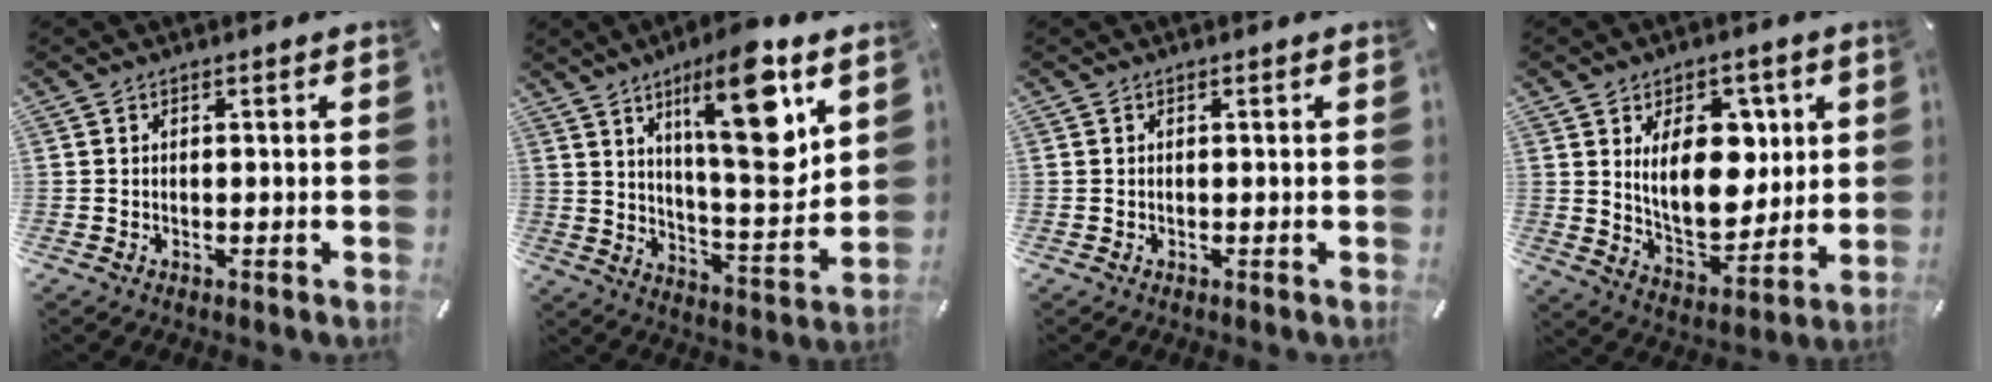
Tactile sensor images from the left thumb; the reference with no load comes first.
{"total": 19.2, "force": [9.6, 5.6, 15.6], "torque": [-0.230, -0.051, 0.144]}
{"total": 0.0}
{"total": 15.7, "force": [4.6, 9.8, 11.4], "torque": [-0.184, -0.008, 0.078]}